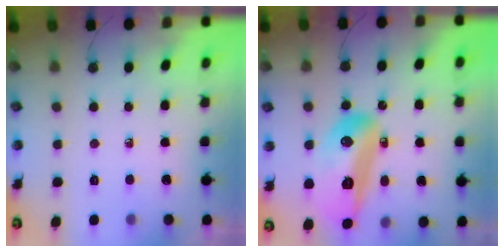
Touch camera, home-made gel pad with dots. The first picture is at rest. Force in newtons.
{"total": 21.5, "press": 20.7, "slide": 5.8}